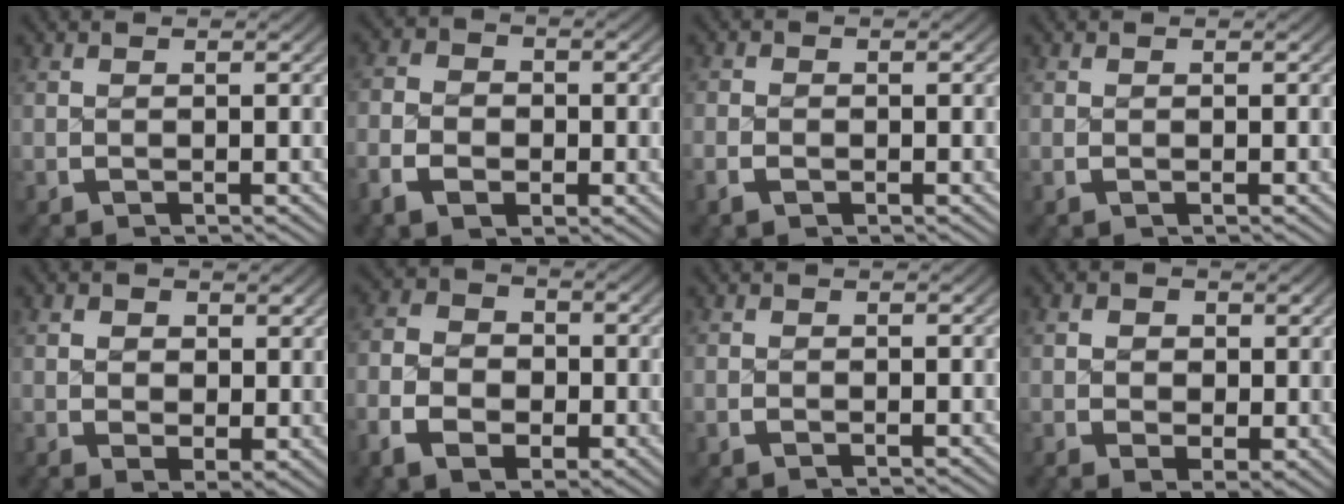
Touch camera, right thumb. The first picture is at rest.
{"total": 3.7, "force": [-1.0, 2.8, 2.2], "torque": [-0.035, -0.004, -0.021]}
{"total": 1.3, "force": [-0.7, 0.9, 0.6], "torque": [-0.009, -0.003, -0.017]}
{"total": 0.0}
{"total": 2.9, "force": [0.7, 2.2, 1.8], "torque": [-0.034, -0.023, 0.021]}
{"total": 6.3, "force": [-1.1, 4.7, 4.1], "torque": [-0.078, -0.014, -0.017]}
{"total": 0.5, "force": [-0.4, 0.3, 0.2], "torque": [-0.007, -0.004, -0.009]}
{"total": 3.0, "force": [0.2, 2.3, 1.9], "torque": [-0.036, -0.023, 0.013]}